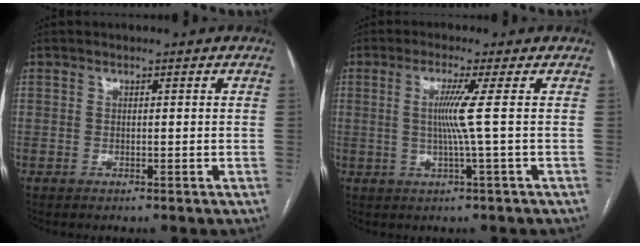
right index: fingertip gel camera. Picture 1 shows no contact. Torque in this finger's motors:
{"motor_torque": [0.49, -0.22, 0.27, 0.08]}